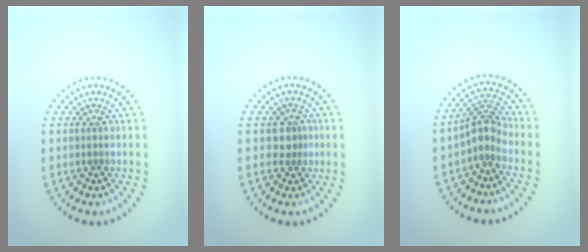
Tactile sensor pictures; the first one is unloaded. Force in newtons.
{"total": 1.2, "press": 0.8, "slide": 0.9}
{"total": 2.7, "press": 2.0, "slide": 1.8}